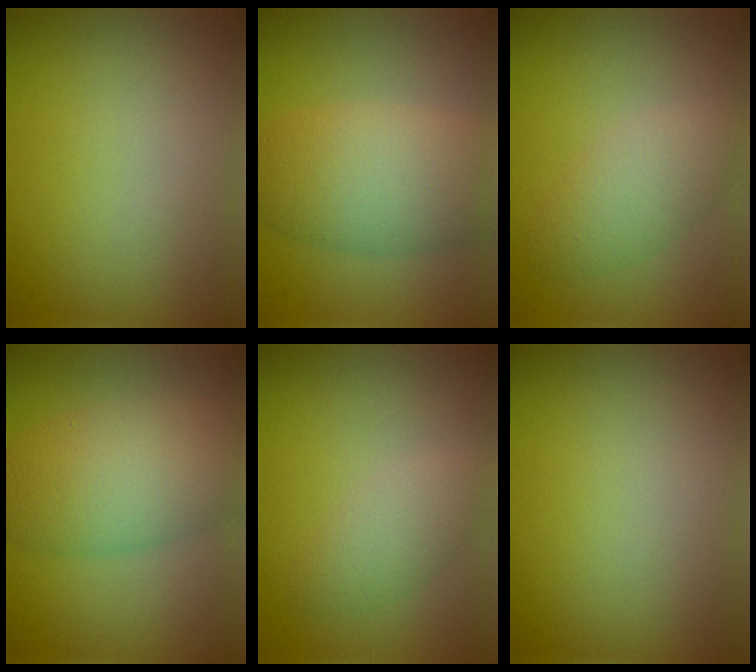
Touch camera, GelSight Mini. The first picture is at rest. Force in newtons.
{"total": 6.7, "press": 6.7, "slide": 0.3}
{"total": 3.4, "press": 3.4, "slide": 0.0}
{"total": 6.9, "press": 6.9, "slide": 0.5}
{"total": 2.4, "press": 2.4, "slide": 0.1}
{"total": 0.0}